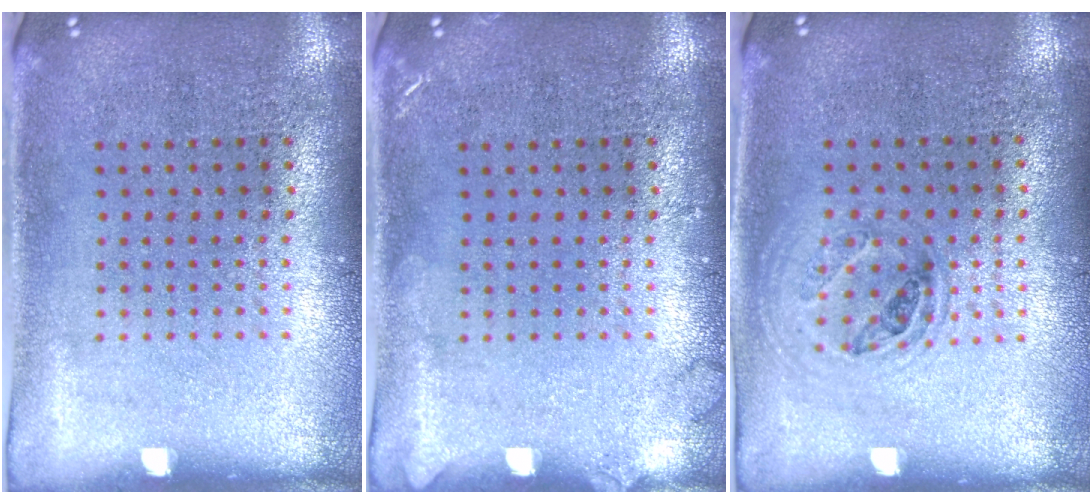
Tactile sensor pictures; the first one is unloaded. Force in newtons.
{"total": 1.1, "press": 1.1, "slide": 0.1}
{"total": 1.0, "press": 0.9, "slide": 0.4}